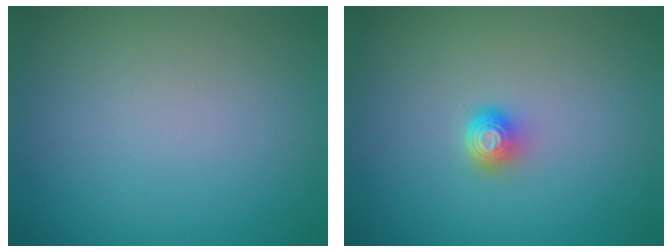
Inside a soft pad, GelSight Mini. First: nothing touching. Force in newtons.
{"total": 1.6, "press": 1.2, "slide": 1.1}